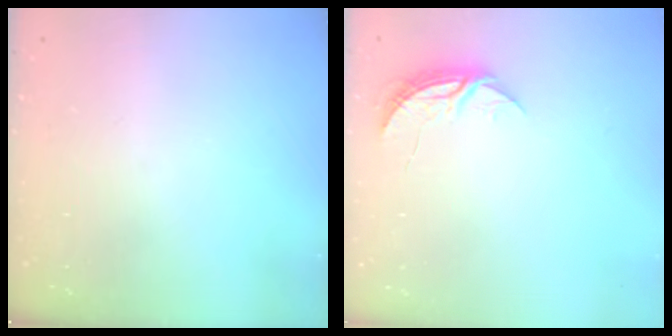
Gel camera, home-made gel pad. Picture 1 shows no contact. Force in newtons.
{"total": 6.2, "press": 6.2, "slide": 0.5}